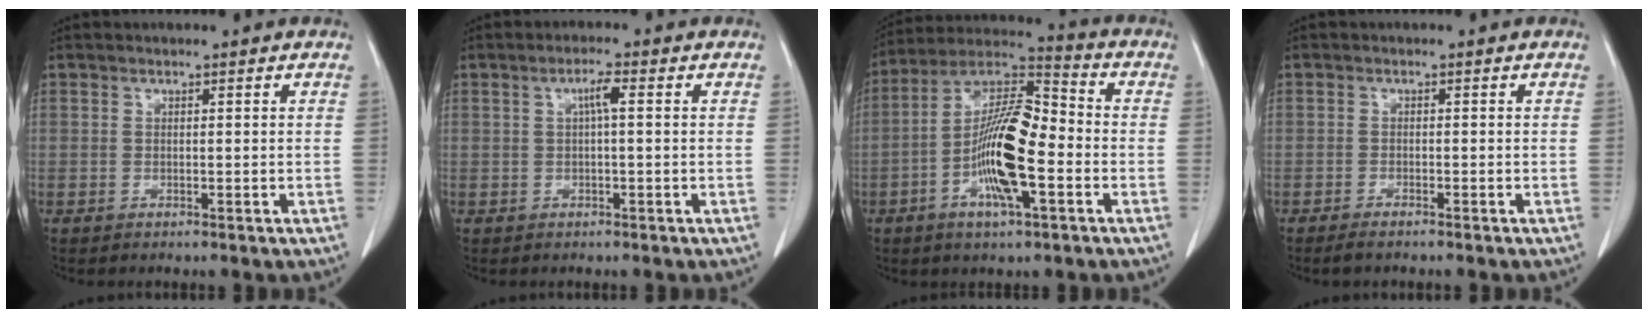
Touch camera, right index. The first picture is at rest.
{"total": 2.5, "force": [0.5, 0.3, 2.4], "torque": [-0.043, 0.004, 0.008]}
{"total": 14.6, "force": [-3.5, 3.2, 13.9], "torque": [-0.257, 0.012, -0.065]}
{"total": 1.6, "force": [-1.4, 0.2, 0.8], "torque": [-0.018, -0.004, -0.024]}